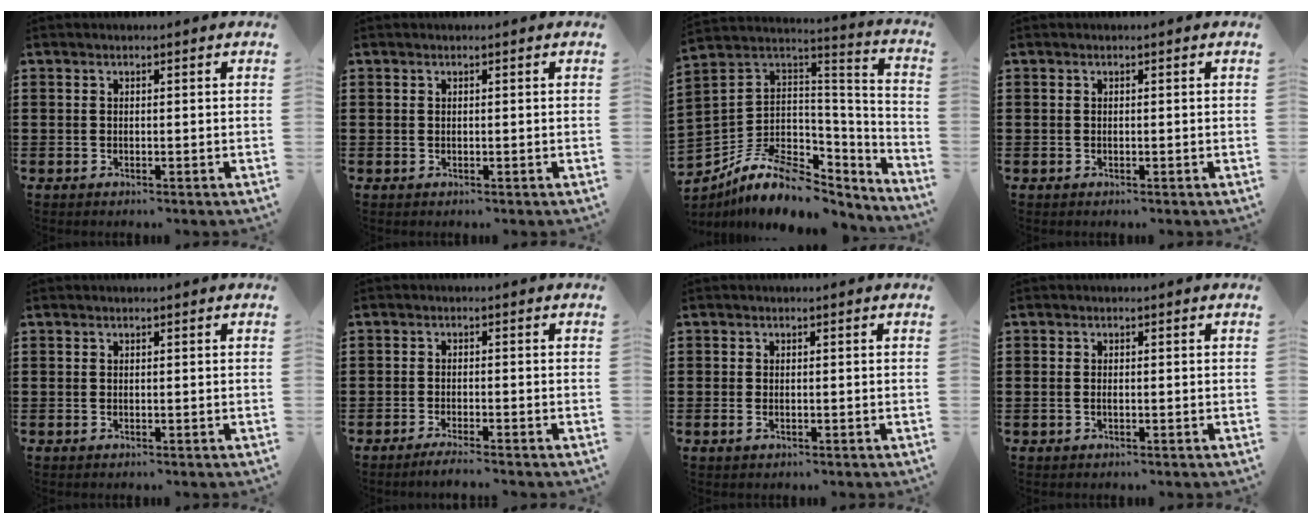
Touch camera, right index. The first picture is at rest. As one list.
[{"total": 0.0}, {"total": 9.9, "force": [-5.7, 6.2, 5.2], "torque": [-0.120, 0.008, -0.100]}, {"total": 0.0}, {"total": 0.0}, {"total": 1.8, "force": [-1.7, -0.2, 0.7], "torque": [-0.011, -0.001, -0.031]}, {"total": 1.6, "force": [1.0, -1.1, -0.4], "torque": [0.014, -0.007, 0.021]}, {"total": 0.8, "force": [-0.2, 0.4, 0.7], "torque": [-0.014, -0.002, -0.004]}]